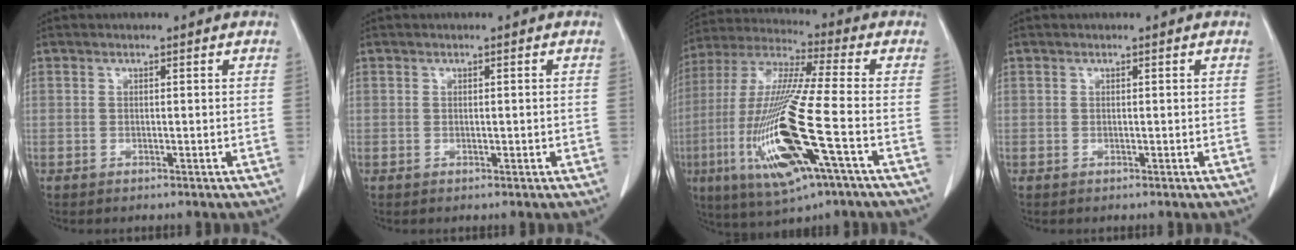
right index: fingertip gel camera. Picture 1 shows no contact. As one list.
[{"total": 0.5, "force": [-0.1, 0.4, 0.3], "torque": [-0.006, 0.001, -0.001]}, {"total": 20.1, "force": [-6.1, 1.3, 19.1], "torque": [-0.418, -0.030, -0.114]}, {"total": 0.0}]